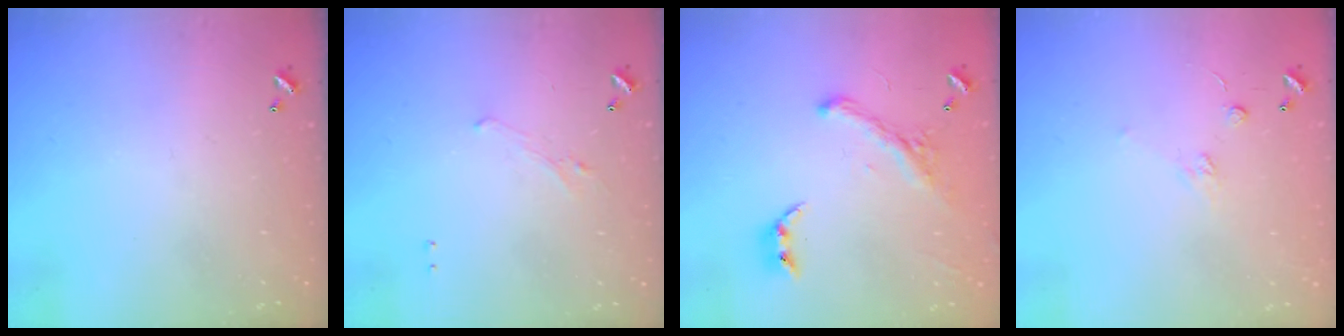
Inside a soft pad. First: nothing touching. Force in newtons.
{"total": 1.2, "press": 0.9, "slide": 0.8}
{"total": 2.6, "press": 2.3, "slide": 1.3}
{"total": 2.5, "press": 2.3, "slide": 1.0}